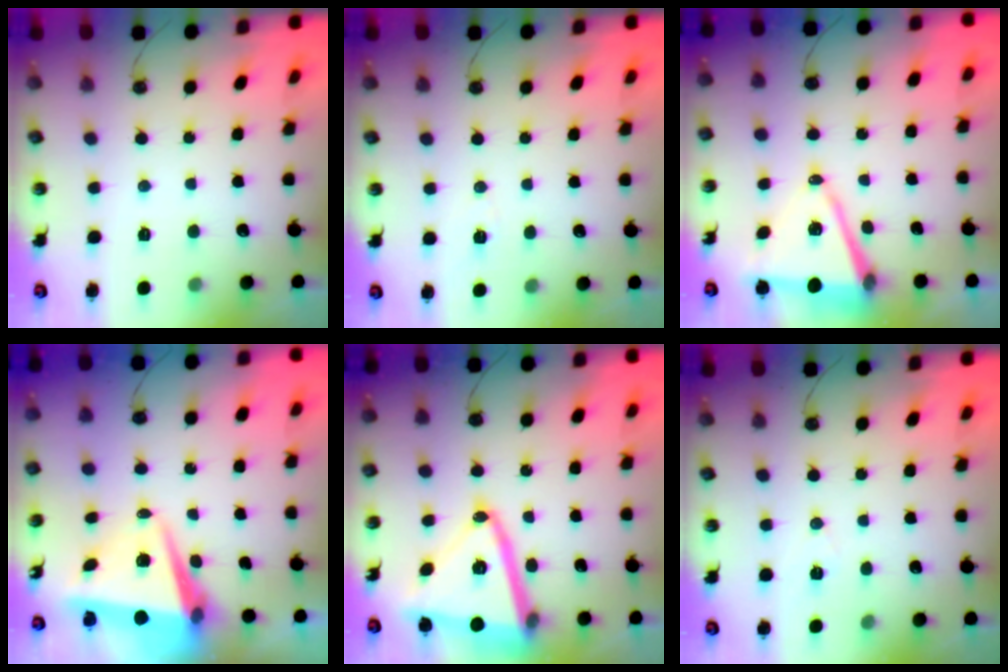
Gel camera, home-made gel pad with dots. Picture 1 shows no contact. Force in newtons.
{"total": 3.1, "press": 2.0, "slide": 2.4}
{"total": 10.1, "press": 9.3, "slide": 4.0}
{"total": 8.9, "press": 8.7, "slide": 2.1}
{"total": 18.7, "press": 18.5, "slide": 2.8}
{"total": 6.1, "press": 4.3, "slide": 4.4}